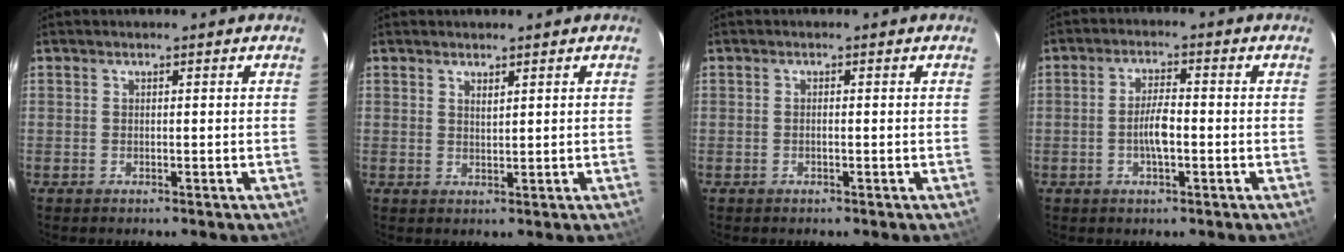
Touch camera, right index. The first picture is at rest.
{"total": 1.6, "force": [1.2, 0.5, 1.1], "torque": [-0.015, 0.003, 0.022]}
{"total": 0.8, "force": [-0.2, 0.2, 0.8], "torque": [-0.014, 0.004, -0.003]}
{"total": 5.1, "force": [-1.2, 1.7, 4.7], "torque": [-0.089, 0.005, -0.020]}